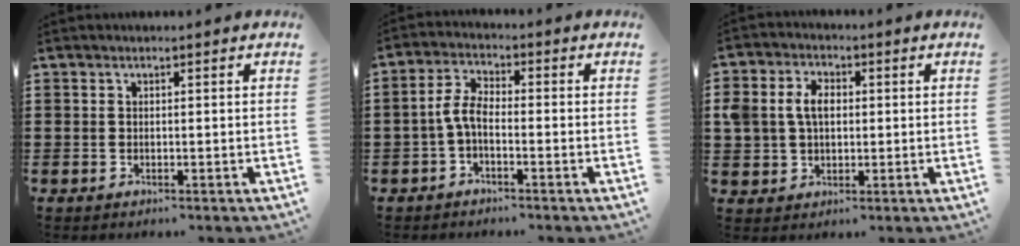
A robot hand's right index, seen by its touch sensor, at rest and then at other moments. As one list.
[{"total": 4.0, "force": [-1.4, 1.5, 3.4], "torque": [-0.085, -0.001, -0.033]}, {"total": 5.4, "force": [0.8, 4.1, 3.5], "torque": [-0.094, 0.010, 0.007]}]